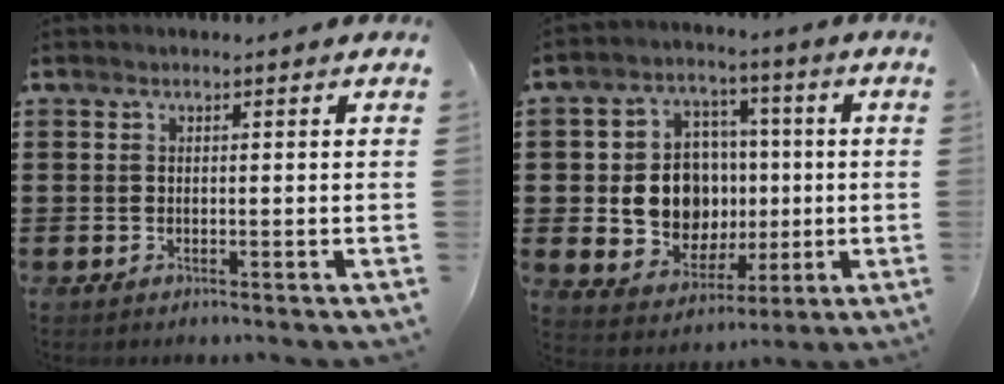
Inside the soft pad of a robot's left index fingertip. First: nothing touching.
{"total": 10.2, "force": [0.4, 9.1, 4.5], "torque": [-0.097, 0.015, 0.017]}